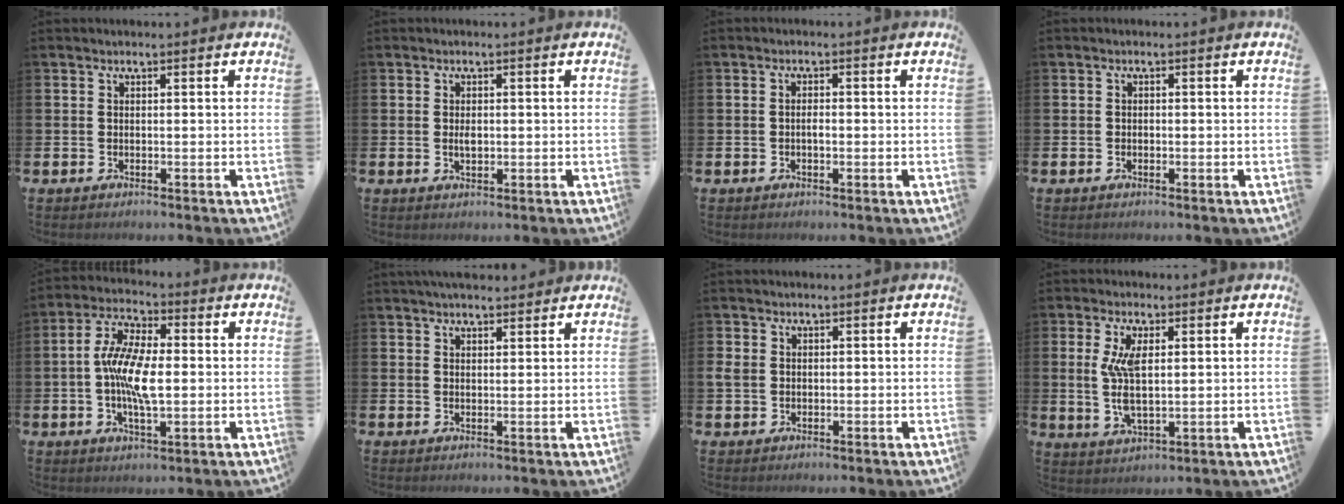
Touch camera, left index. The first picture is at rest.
{"total": 1.4, "force": [0.2, 0.8, 1.2], "torque": [-0.010, -0.001, 0.000]}
{"total": 1.0, "force": [-0.4, 0.6, 0.7], "torque": [-0.010, -0.001, -0.009]}
{"total": 0.7, "force": [-0.3, 0.6, 0.2], "torque": [-0.011, 0.006, -0.005]}
{"total": 8.2, "force": [-0.2, 3.4, 7.5], "torque": [-0.136, 0.007, -0.005]}
{"total": 3.0, "force": [2.9, 0.7, 0.3], "torque": [-0.001, -0.012, 0.051]}
{"total": 1.9, "force": [0.5, 1.7, 0.7], "torque": [-0.007, 0.004, 0.006]}
{"total": 6.0, "force": [1.4, 2.5, 5.3], "torque": [-0.112, -0.005, 0.018]}